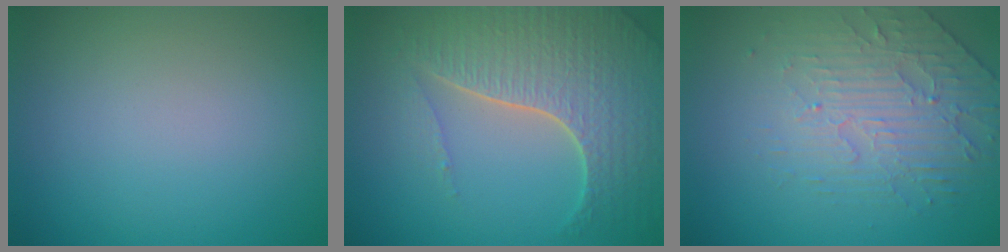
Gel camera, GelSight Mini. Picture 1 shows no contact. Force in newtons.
{"total": 7.4, "press": 5.3, "slide": 5.2}
{"total": 4.5, "press": 3.4, "slide": 3.0}